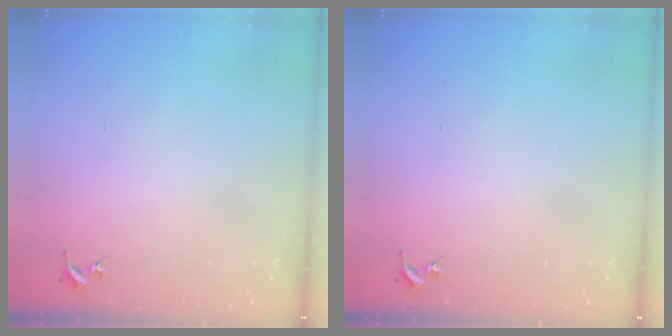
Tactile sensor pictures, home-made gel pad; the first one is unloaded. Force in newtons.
{"total": 0.0}